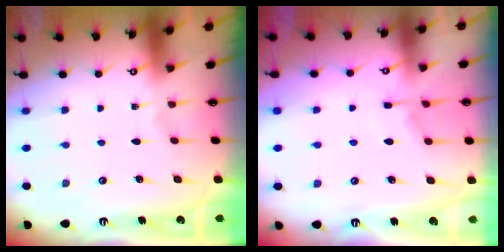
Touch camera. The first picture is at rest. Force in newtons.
{"total": 5.2, "press": 5.1, "slide": 0.7}